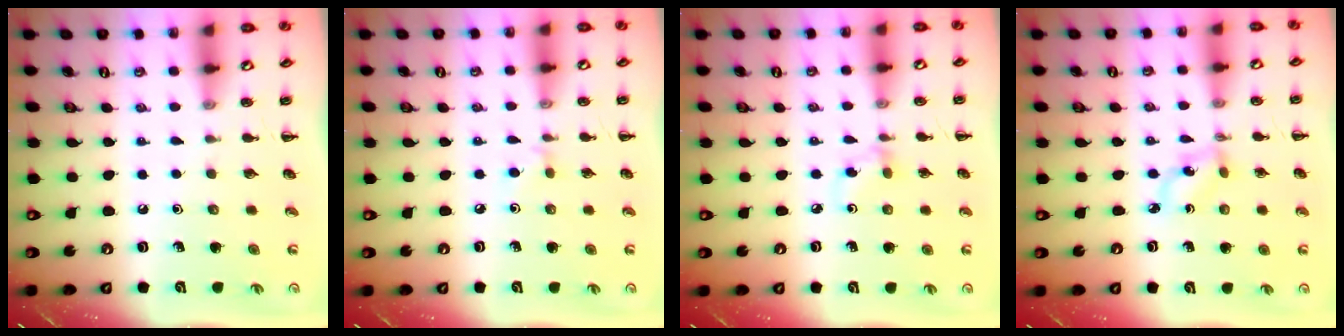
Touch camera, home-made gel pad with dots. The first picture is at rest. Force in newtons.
{"total": 3.6, "press": 3.4, "slide": 1.3}
{"total": 3.9, "press": 3.6, "slide": 1.5}
{"total": 2.0, "press": 2.0, "slide": 0.5}